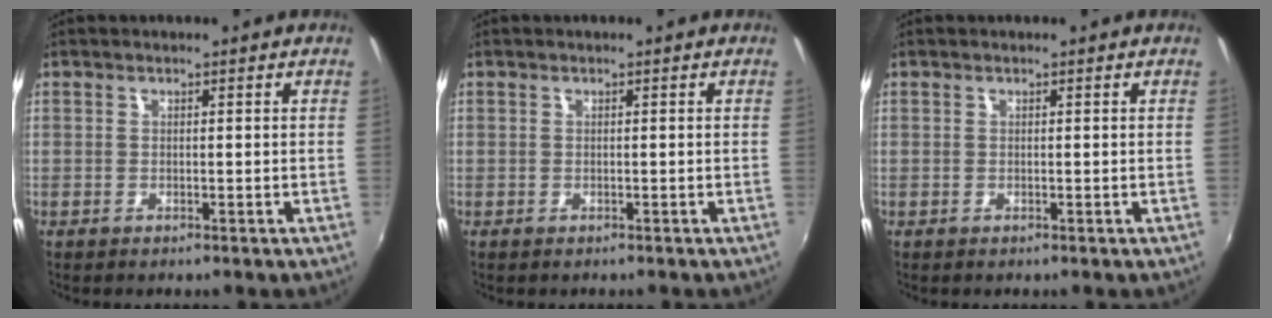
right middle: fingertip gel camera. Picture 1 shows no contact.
{"total": 0.0}
{"total": 0.0}